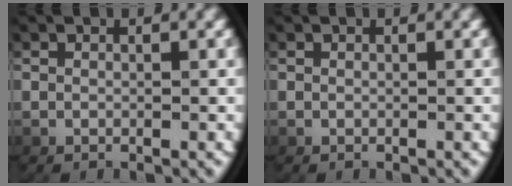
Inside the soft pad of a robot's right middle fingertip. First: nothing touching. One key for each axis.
{"total": 0.0}